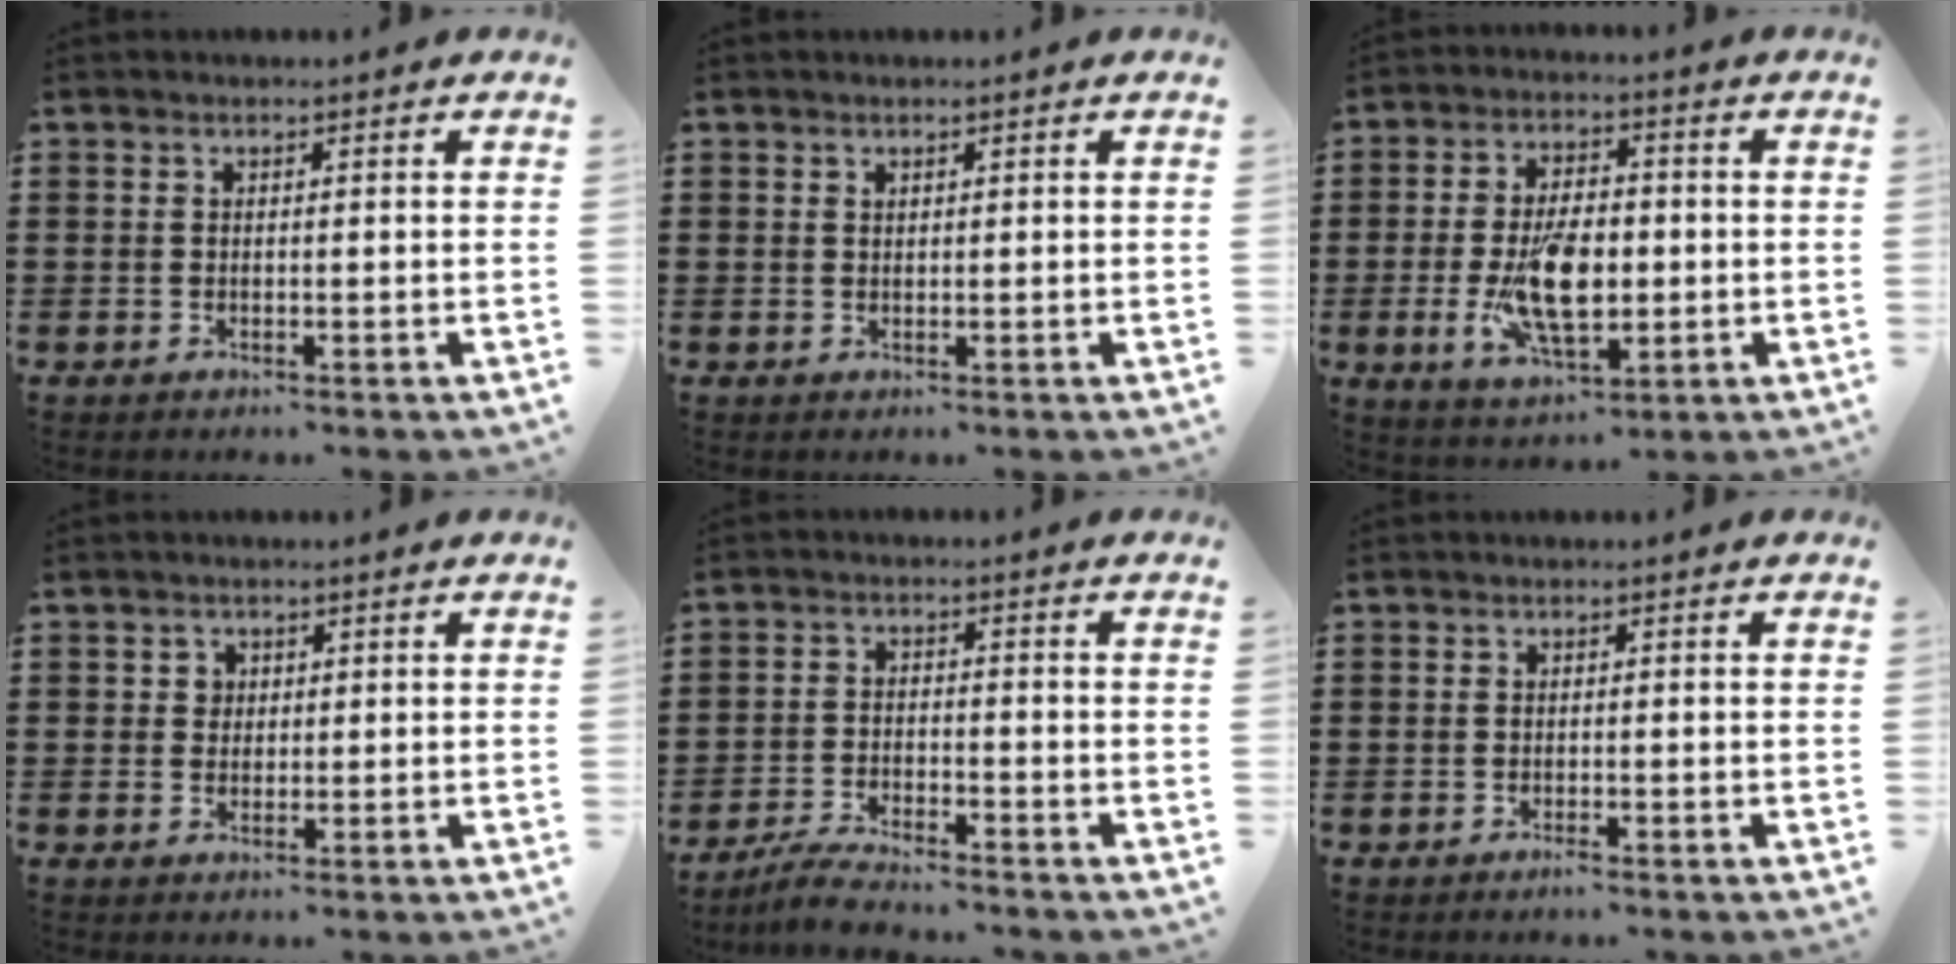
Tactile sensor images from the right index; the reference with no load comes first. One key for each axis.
{"total": 0.6, "fx": 0.4, "fy": 0.4, "fz": 0.1, "tx": -0.004, "ty": 0.001, "tz": 0.009}
{"total": 11.7, "fx": -1.5, "fy": 5.8, "fz": 10.1, "tx": -0.207, "ty": -0.010, "tz": -0.028}
{"total": 1.7, "fx": 0.5, "fy": 1.6, "fz": 0.4, "tx": -0.014, "ty": 0.008, "tz": 0.009}
{"total": 3.9, "fx": -3.7, "fy": 0.0, "fz": 1.1, "tx": -0.028, "ty": 0.000, "tz": -0.077}
{"total": 0.8, "fx": -0.6, "fy": 0.1, "fz": 0.5, "tx": -0.012, "ty": -0.004, "tz": -0.010}